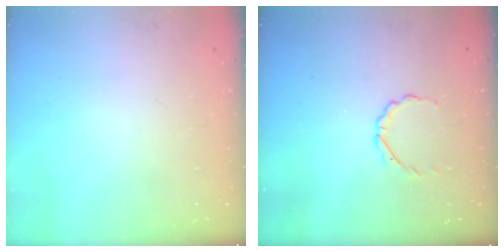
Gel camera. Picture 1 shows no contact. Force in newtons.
{"total": 2.0, "press": 1.8, "slide": 0.7}